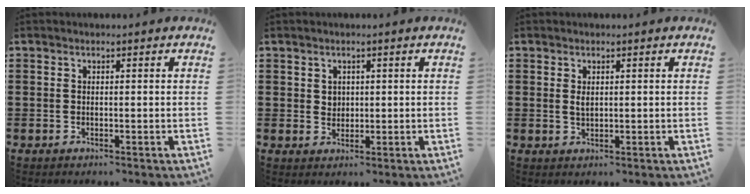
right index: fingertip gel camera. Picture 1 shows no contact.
{"total": 1.8, "force": [0.8, 1.5, 0.4], "torque": [-0.014, 0.007, 0.014]}
{"total": 1.6, "force": [0.4, 0.8, 1.3], "torque": [-0.029, 0.005, 0.007]}